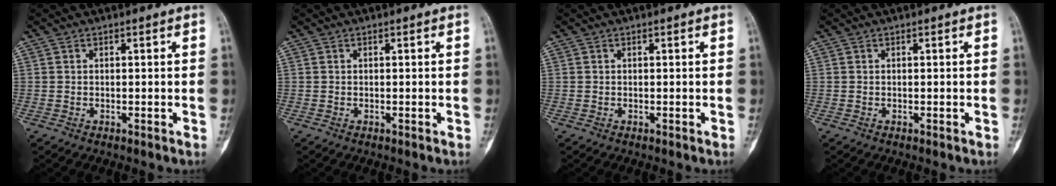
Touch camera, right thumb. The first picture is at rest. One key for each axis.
{"total": 0.0}
{"total": 0.0}
{"total": 0.0}